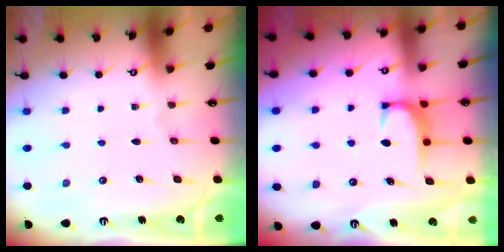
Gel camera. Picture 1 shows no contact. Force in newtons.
{"total": 1.8, "press": 1.7, "slide": 0.4}